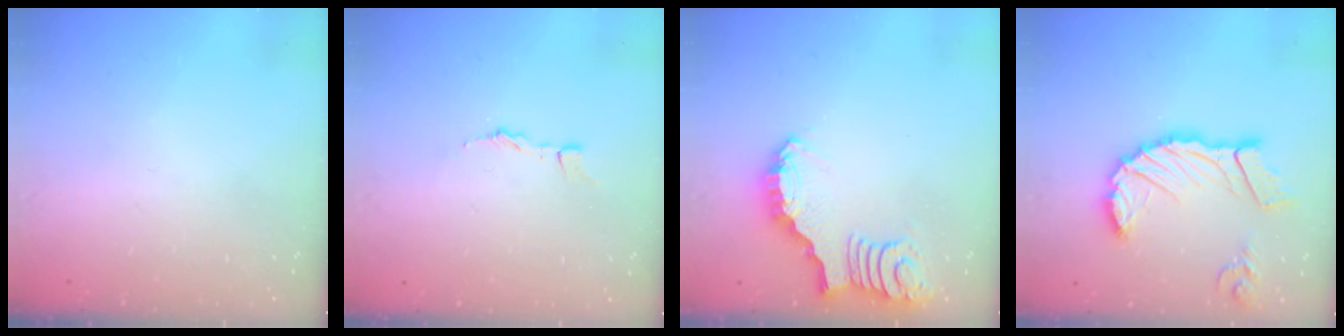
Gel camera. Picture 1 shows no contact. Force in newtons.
{"total": 1.6, "press": 1.6, "slide": 0.1}
{"total": 2.6, "press": 2.5, "slide": 0.5}
{"total": 14.5, "press": 14.4, "slide": 1.9}